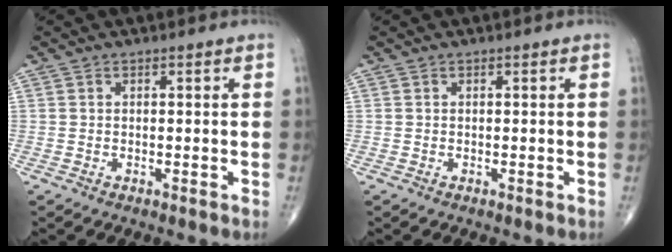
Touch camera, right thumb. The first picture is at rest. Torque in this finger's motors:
{"motor_torque": [0.00, 0.00, -0.01, -0.01, 0.00]}